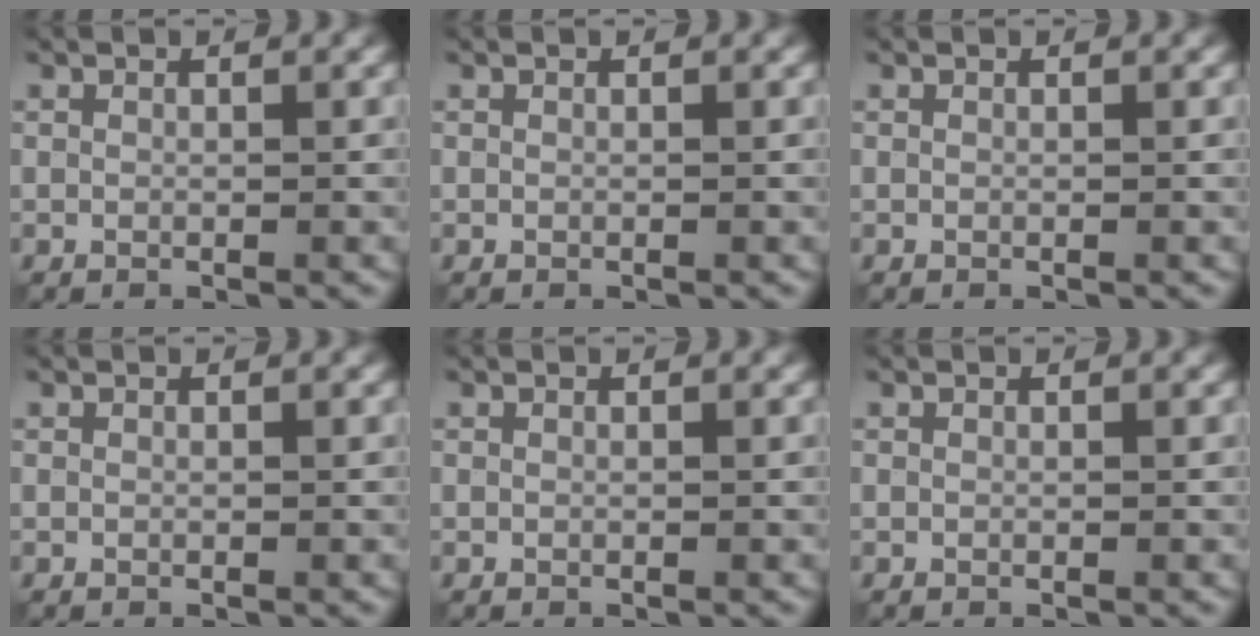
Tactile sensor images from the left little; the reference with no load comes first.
{"total": 0.0}
{"total": 0.0}
{"total": 0.0}
{"total": 0.0}
{"total": 0.0}